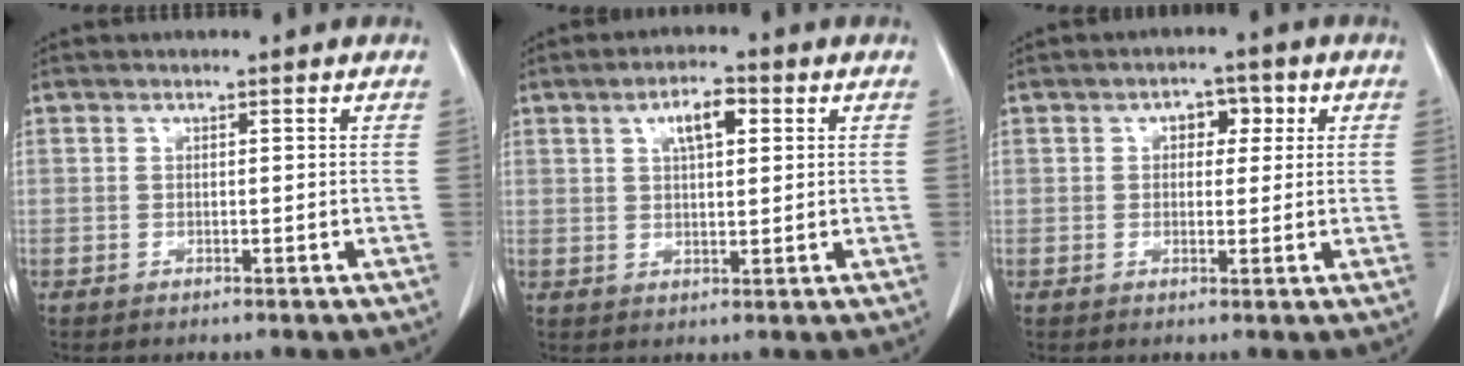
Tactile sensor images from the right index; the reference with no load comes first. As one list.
[{"total": 5.8, "force": [2.2, 2.3, 4.9], "torque": [-0.090, 0.009, 0.040]}, {"total": 4.7, "force": [1.4, 2.9, 3.5], "torque": [-0.055, 0.024, 0.023]}]